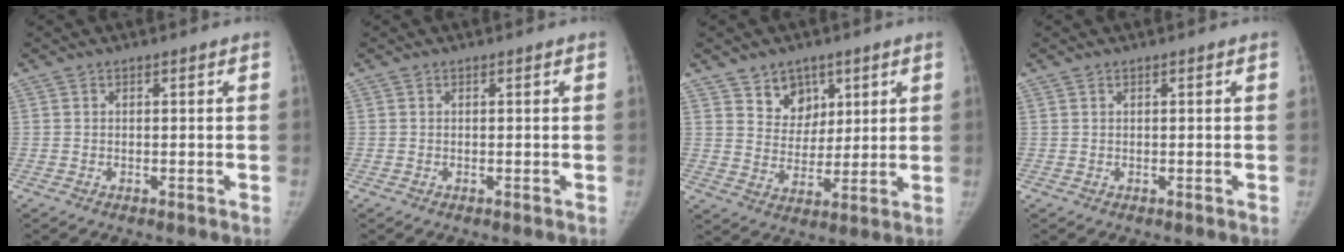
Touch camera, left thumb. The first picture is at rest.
{"total": 0.0}
{"total": 7.5, "force": [4.6, 5.7, 1.7], "torque": [0.013, -0.032, 0.085]}
{"total": 0.0}